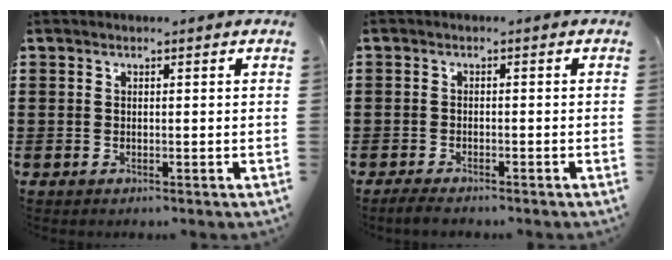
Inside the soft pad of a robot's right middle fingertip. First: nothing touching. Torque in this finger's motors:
{"motor_torque": [0.95, 0.02, -0.02, -0.02]}